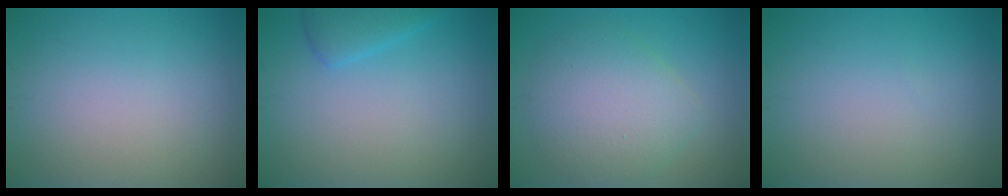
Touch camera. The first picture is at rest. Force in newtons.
{"total": 2.0, "press": 2.0, "slide": 0.2}
{"total": 5.5, "press": 5.4, "slide": 0.4}
{"total": 0.0}